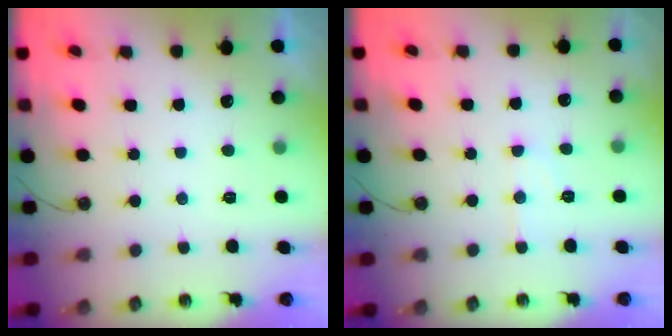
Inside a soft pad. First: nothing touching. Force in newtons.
{"total": 6.2, "press": 6.2, "slide": 0.3}